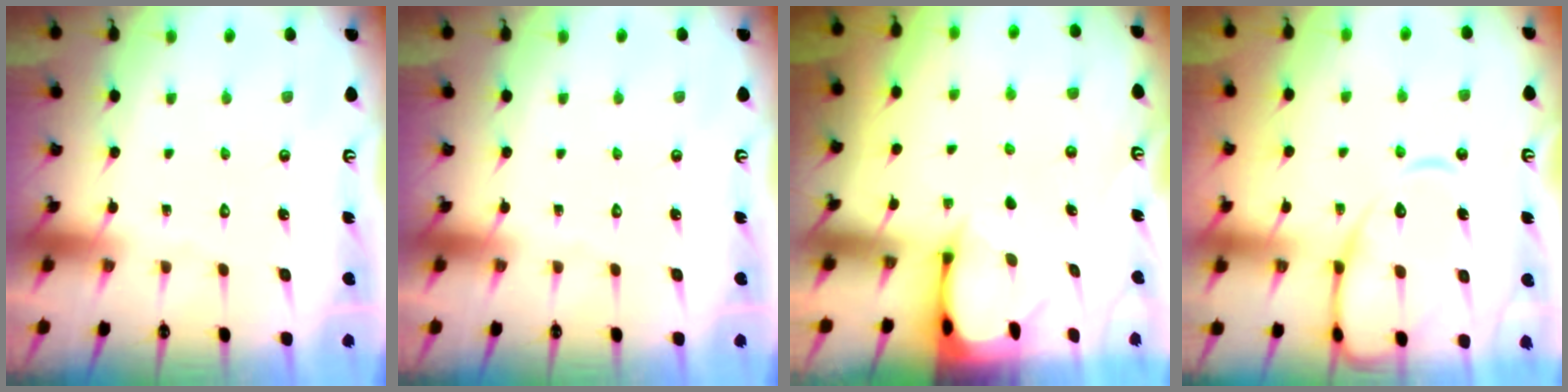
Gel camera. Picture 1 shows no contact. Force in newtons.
{"total": 0.0}
{"total": 2.4, "press": 2.4, "slide": 0.3}
{"total": 12.2, "press": 12.1, "slide": 1.6}